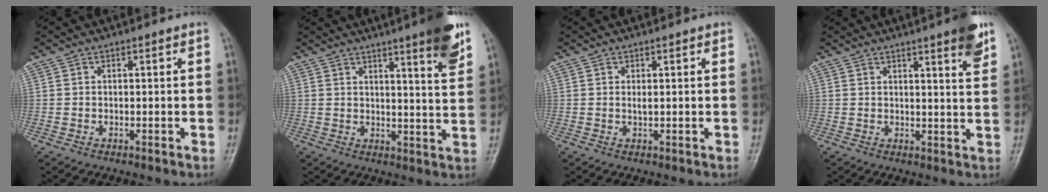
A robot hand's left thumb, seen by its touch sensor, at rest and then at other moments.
{"total": 9.7, "force": [6.2, 0.8, 7.5], "torque": [-0.090, -0.036, 0.079]}
{"total": 1.4, "force": [0.5, 0.5, 1.2], "torque": [-0.020, -0.002, 0.009]}
{"total": 6.4, "force": [4.1, 0.7, 4.8], "torque": [-0.056, -0.023, 0.052]}